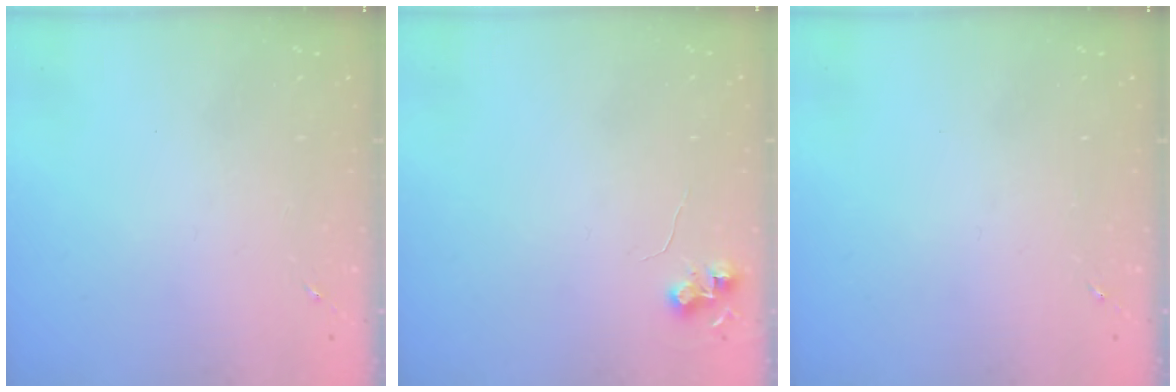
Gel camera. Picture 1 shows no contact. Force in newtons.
{"total": 6.0, "press": 5.9, "slide": 0.7}
{"total": 0.0}